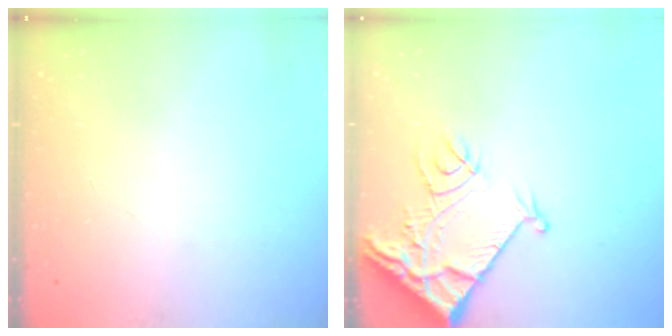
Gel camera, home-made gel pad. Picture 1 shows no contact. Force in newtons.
{"total": 12.6, "press": 12.5, "slide": 1.5}